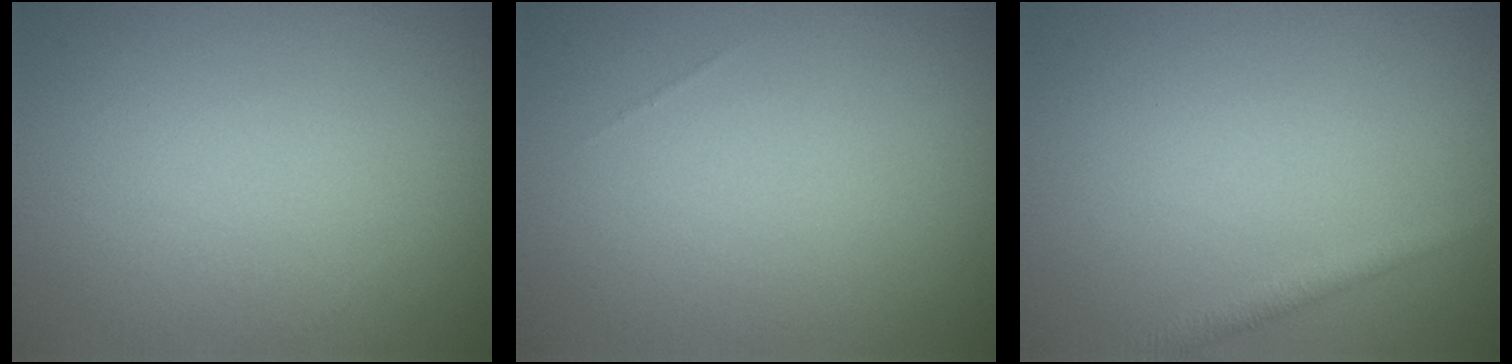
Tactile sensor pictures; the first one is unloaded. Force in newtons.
{"total": 0.0}
{"total": 1.5, "press": 1.5, "slide": 0.0}